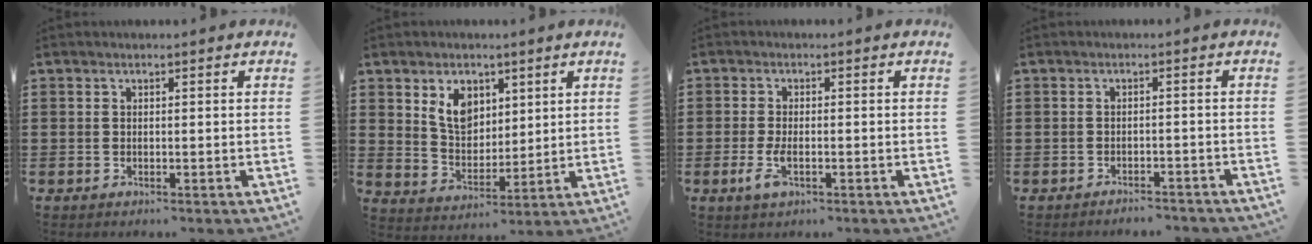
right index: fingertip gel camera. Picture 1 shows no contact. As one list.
[{"total": 6.5, "force": [3.1, 4.6, 3.4], "torque": [-0.076, 0.010, 0.057]}, {"total": 3.4, "force": [-1.0, 1.3, 3.0], "torque": [-0.074, -0.008, -0.023]}, {"total": 2.0, "force": [-1.9, 0.2, -0.1], "torque": [-0.006, 0.002, -0.043]}]